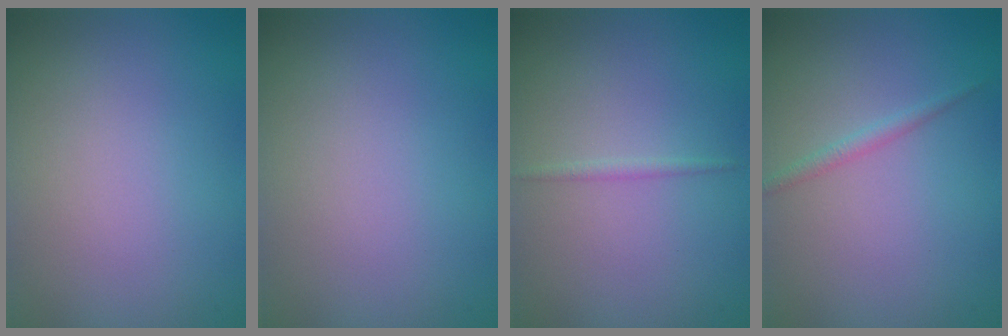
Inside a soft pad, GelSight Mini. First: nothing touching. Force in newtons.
{"total": 0.0}
{"total": 0.7, "press": 0.7, "slide": 0.0}
{"total": 1.1, "press": 1.1, "slide": 0.0}